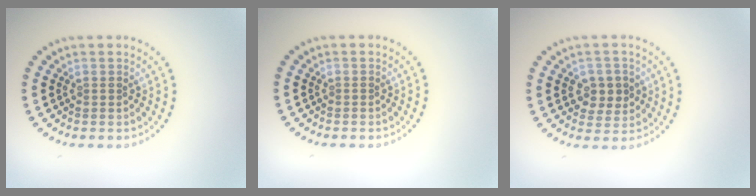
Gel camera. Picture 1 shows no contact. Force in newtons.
{"total": 0.0}
{"total": 2.8, "press": 2.8, "slide": 0.5}